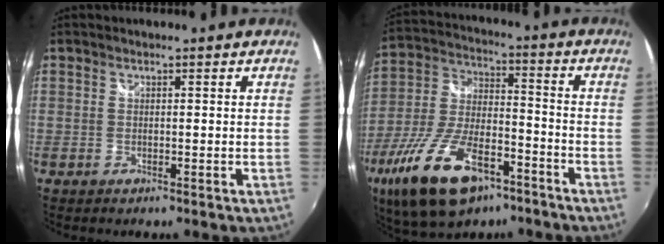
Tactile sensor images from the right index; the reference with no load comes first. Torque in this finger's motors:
{"motor_torque": [1.18, -0.77, 0.77, 0.18]}